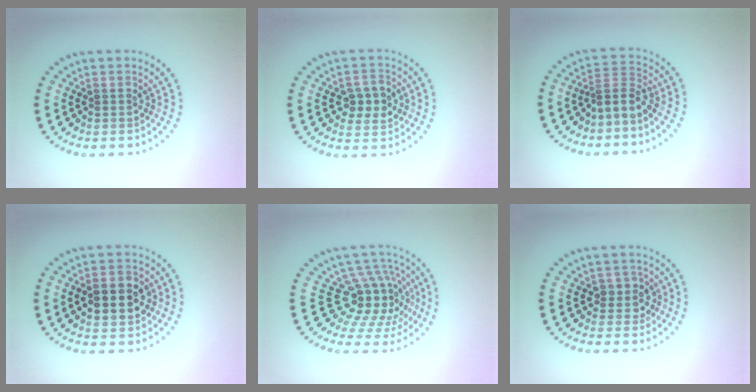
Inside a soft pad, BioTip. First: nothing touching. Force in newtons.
{"total": 3.0, "press": 3.0, "slide": 0.4}
{"total": 2.7, "press": 1.9, "slide": 1.9}
{"total": 4.6, "press": 4.6, "slide": 0.0}
{"total": 5.0, "press": 3.8, "slide": 3.4}
{"total": 2.0, "press": 1.7, "slide": 1.0}